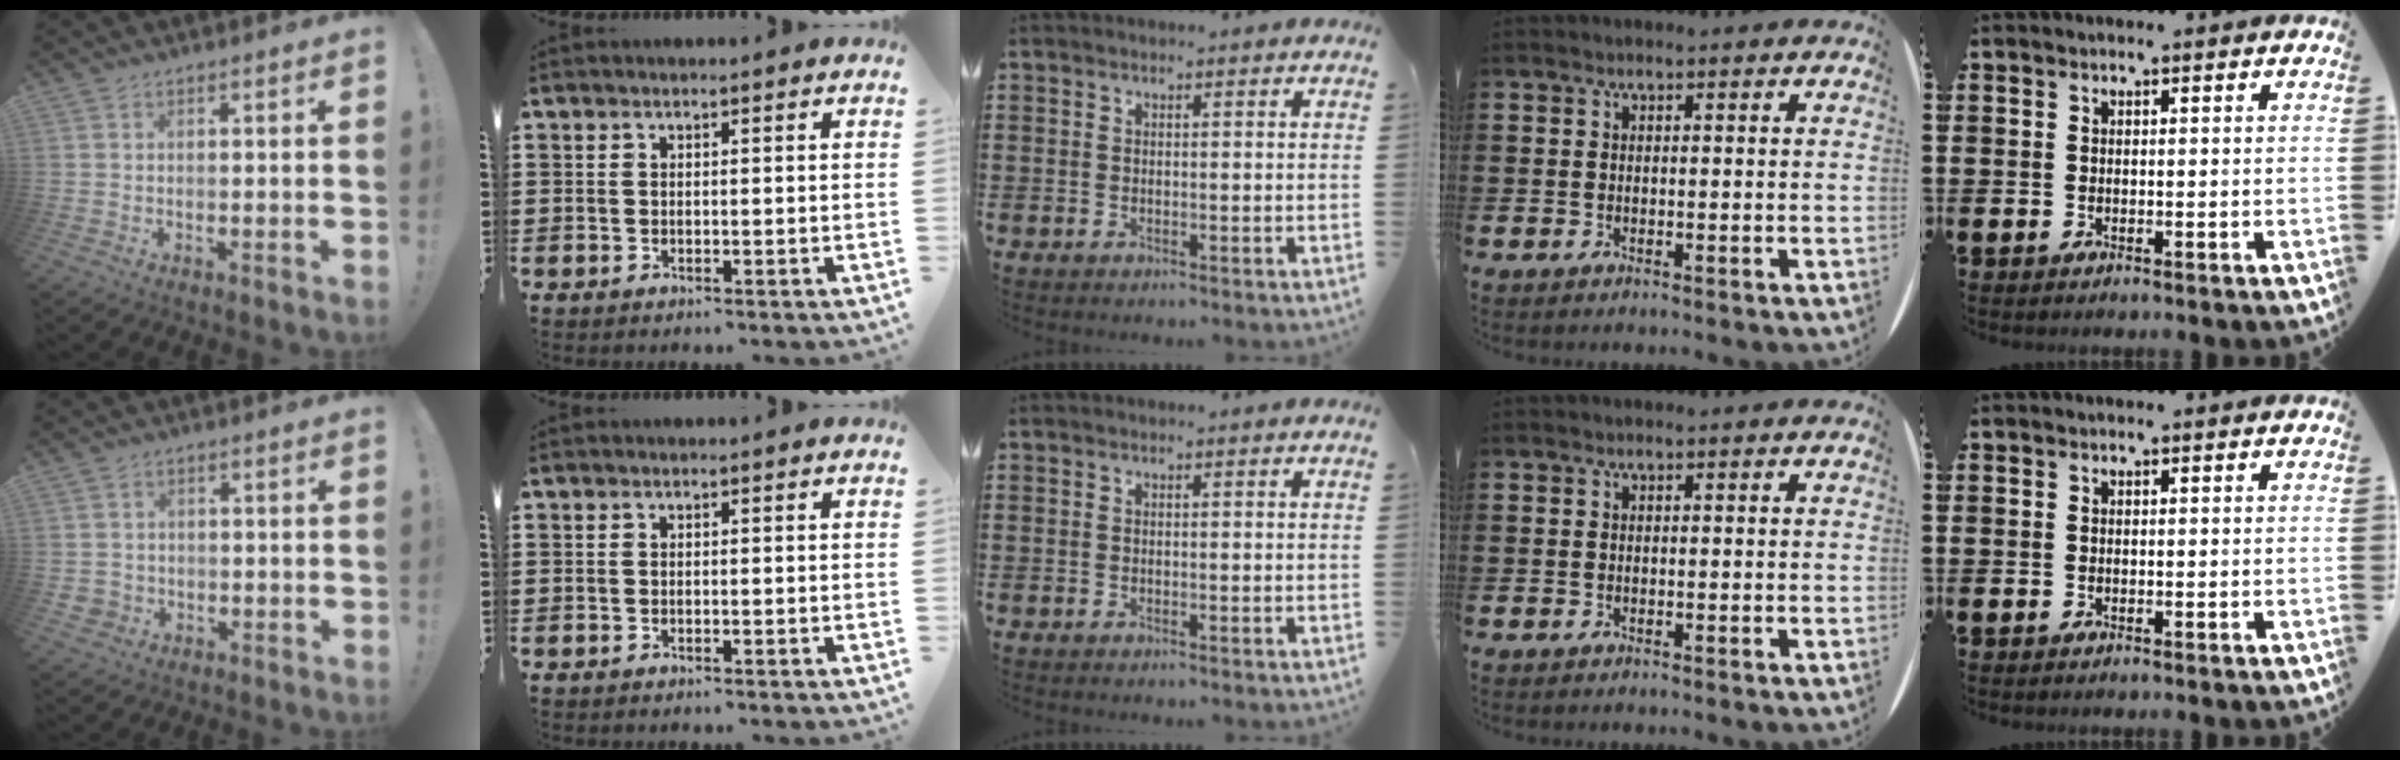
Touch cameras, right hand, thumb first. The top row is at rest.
{"thumb": {"total": 2.9, "force": [-0.2, 2.8, 0.7], "torque": [-0.015, 0.001, -0.004]}}